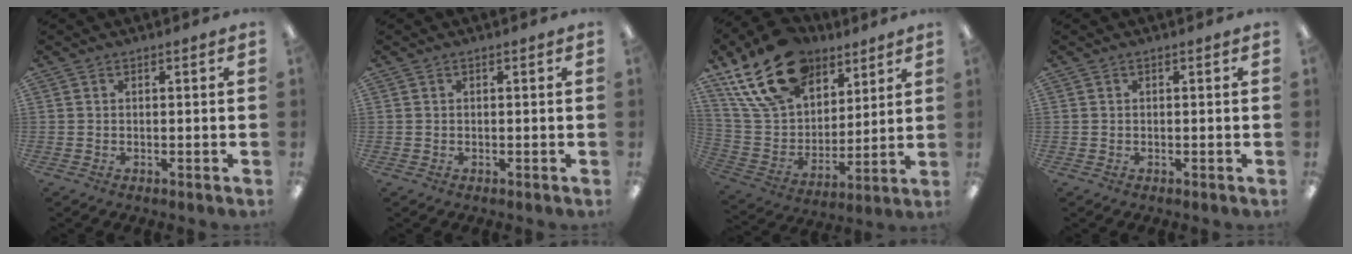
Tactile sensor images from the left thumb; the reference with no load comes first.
{"total": 0.0}
{"total": 21.9, "force": [13.6, 13.3, 10.9], "torque": [-0.208, -0.054, 0.254]}
{"total": 0.0}